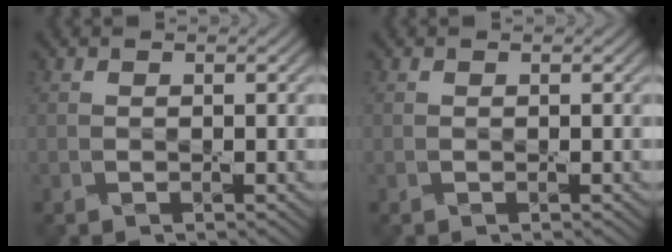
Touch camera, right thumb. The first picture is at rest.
{"total": 0.0}